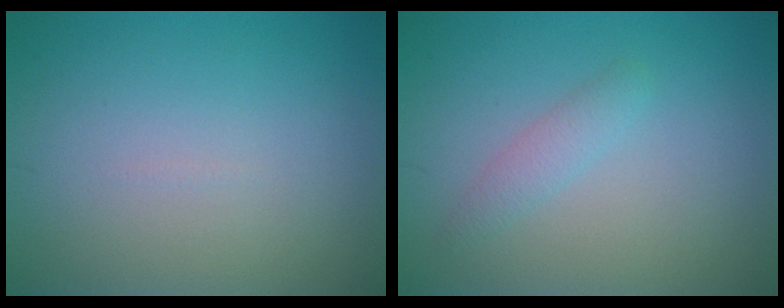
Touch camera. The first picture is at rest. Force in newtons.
{"total": 1.4, "press": 1.4, "slide": 0.0}